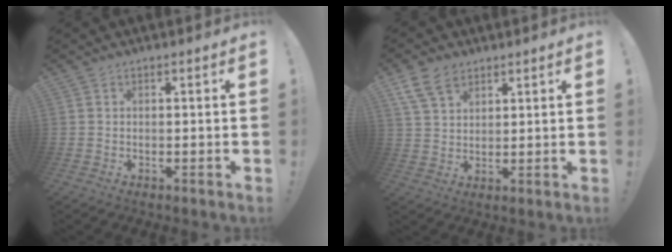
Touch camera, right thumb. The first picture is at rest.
{"total": 8.8, "force": [5.3, 5.6, 4.2], "torque": [-0.081, -0.012, 0.106]}